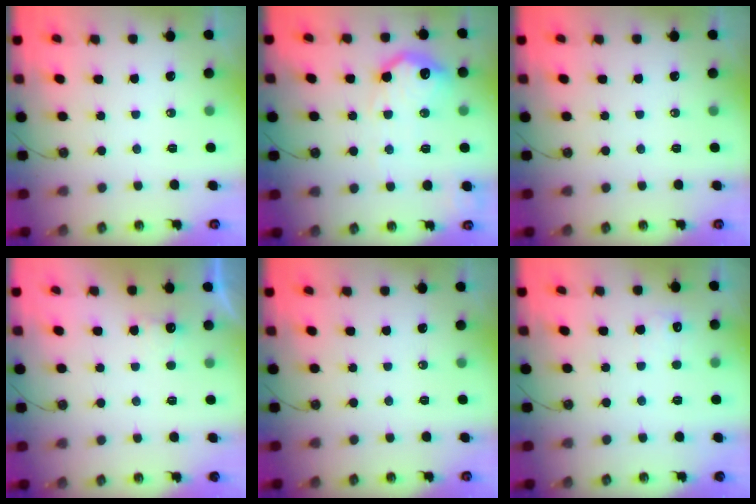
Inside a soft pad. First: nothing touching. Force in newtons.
{"total": 16.5, "press": 16.4, "slide": 1.2}
{"total": 0.0}
{"total": 2.6, "press": 2.4, "slide": 0.9}
{"total": 0.0}
{"total": 4.2, "press": 4.1, "slide": 1.1}